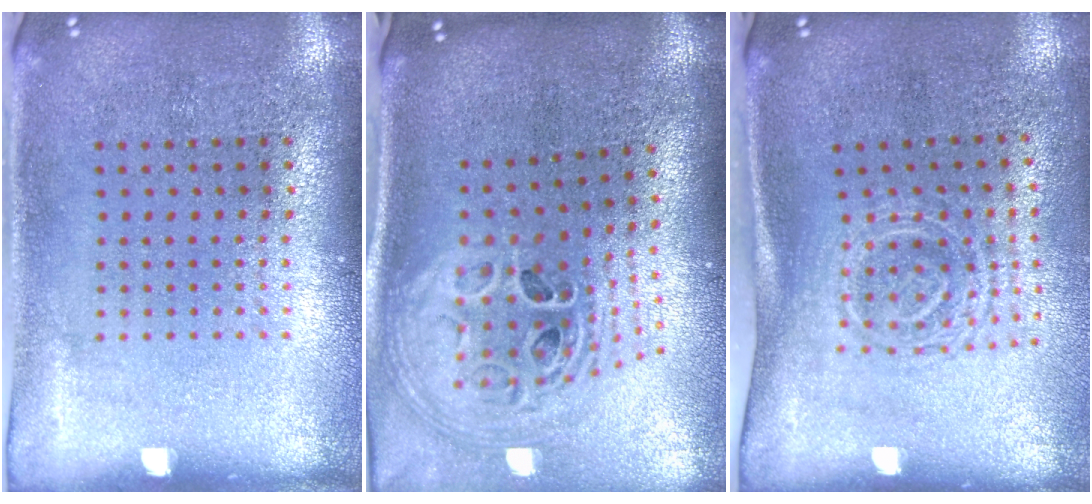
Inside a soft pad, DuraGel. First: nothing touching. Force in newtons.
{"total": 2.5, "press": 1.8, "slide": 1.7}
{"total": 1.7, "press": 1.3, "slide": 1.1}